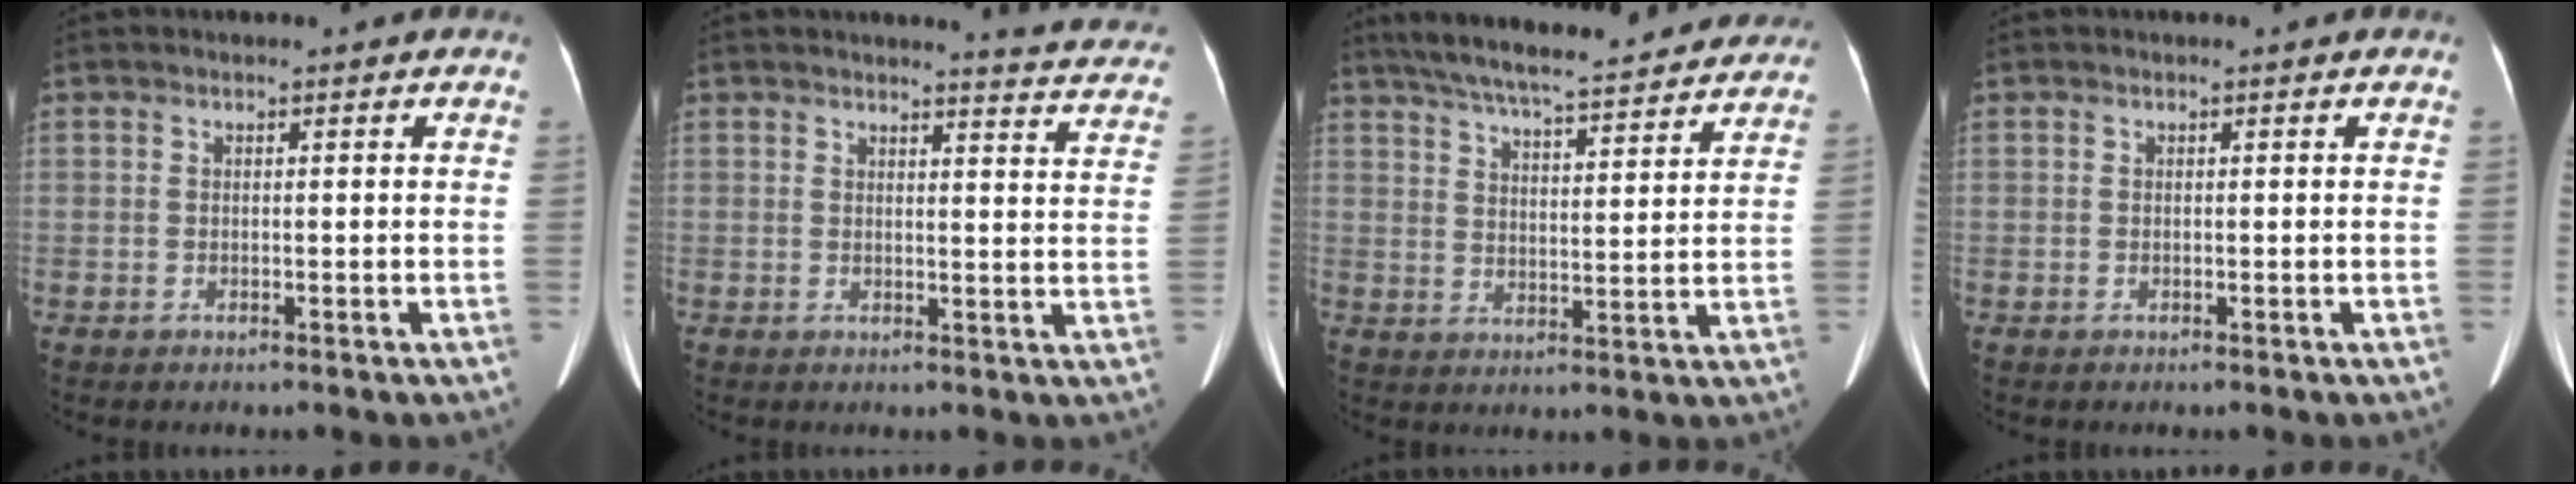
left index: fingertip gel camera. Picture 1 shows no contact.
{"total": 9.7, "force": [9.6, 0.5, 1.6], "torque": [-0.003, -0.053, 0.082]}
{"total": 22.7, "force": [20.1, 3.6, 9.9], "torque": [-0.164, 0.019, 0.269]}
{"total": 0.0}